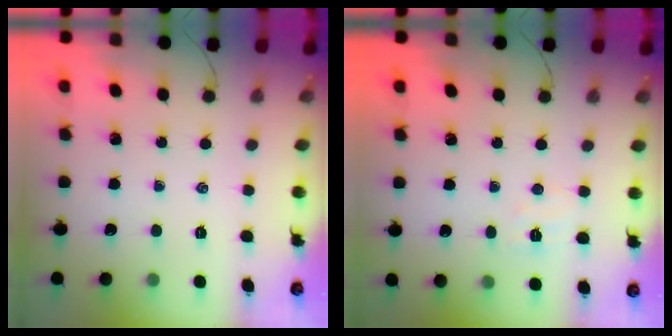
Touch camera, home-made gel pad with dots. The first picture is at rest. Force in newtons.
{"total": 4.2, "press": 4.1, "slide": 1.2}